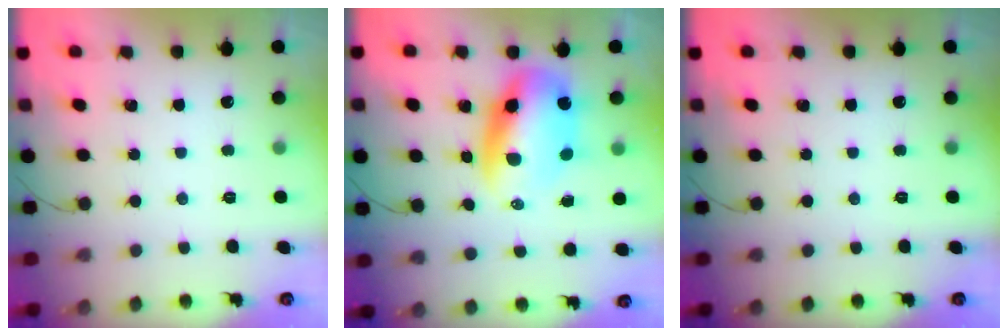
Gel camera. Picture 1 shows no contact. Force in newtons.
{"total": 11.9, "press": 11.5, "slide": 3.0}
{"total": 0.0}